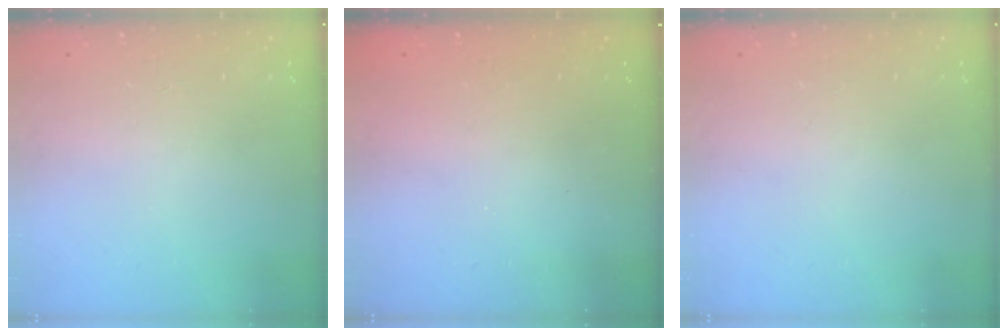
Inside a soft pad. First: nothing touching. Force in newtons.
{"total": 2.4, "press": 2.2, "slide": 0.8}
{"total": 0.0}